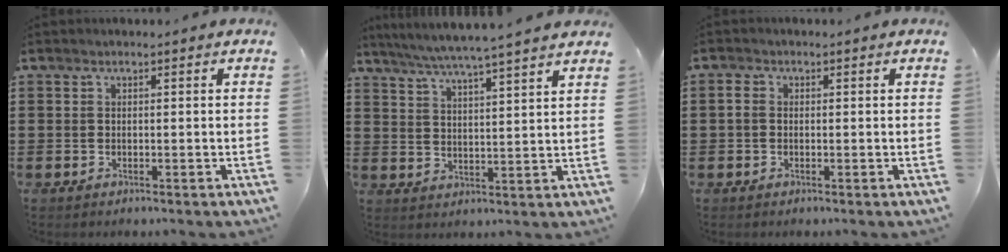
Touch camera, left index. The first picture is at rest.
{"total": 5.2, "force": [4.7, -0.9, 2.1], "torque": [-0.059, -0.030, 0.078]}
{"total": 1.6, "force": [-0.1, 1.1, 1.2], "torque": [-0.033, 0.002, -0.005]}